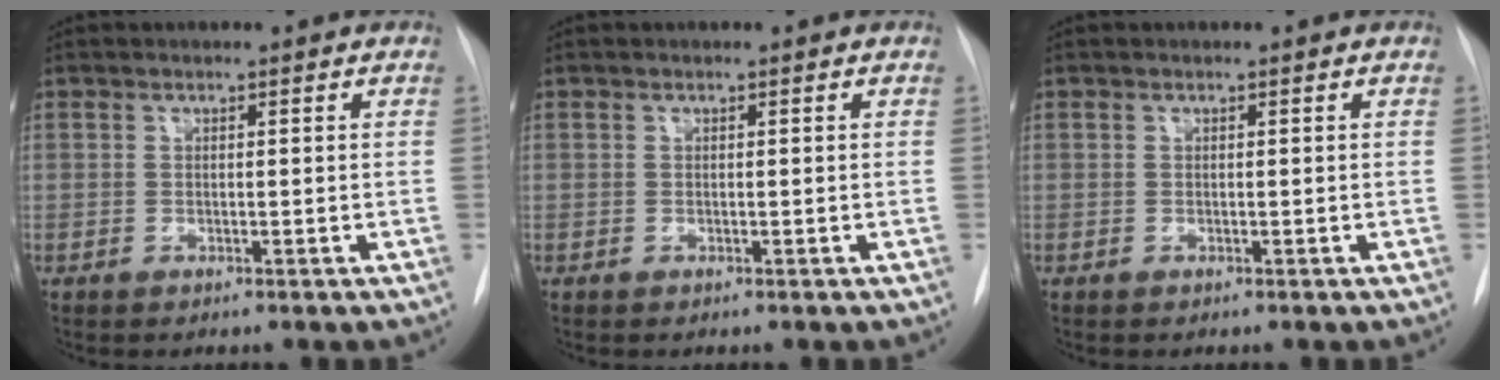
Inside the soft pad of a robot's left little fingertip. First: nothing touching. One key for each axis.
{"total": 0.0}
{"total": 0.0}